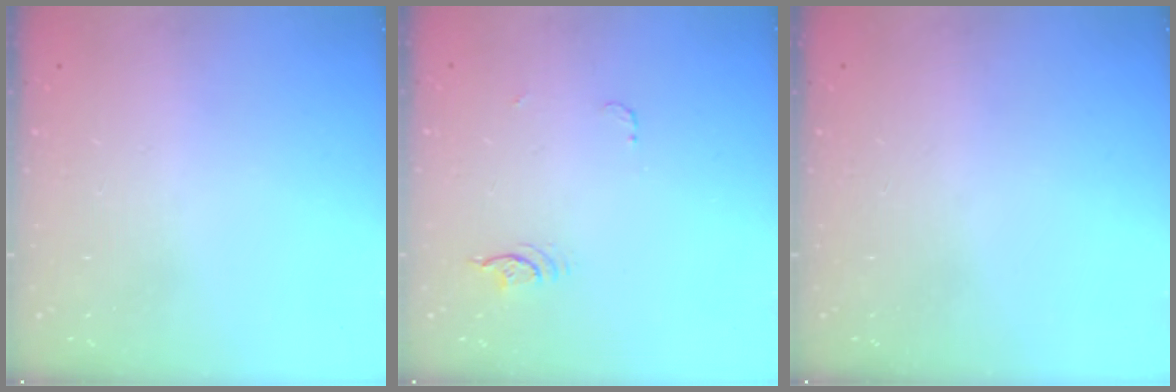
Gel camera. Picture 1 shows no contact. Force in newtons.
{"total": 3.8, "press": 3.4, "slide": 1.6}
{"total": 0.0}